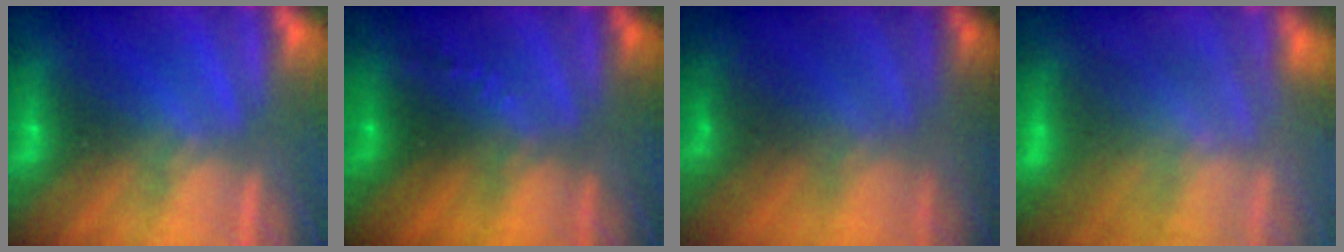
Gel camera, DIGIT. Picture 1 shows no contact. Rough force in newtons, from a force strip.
{"total": 7.6}
{"total": 11.5}
{"total": 7.9}